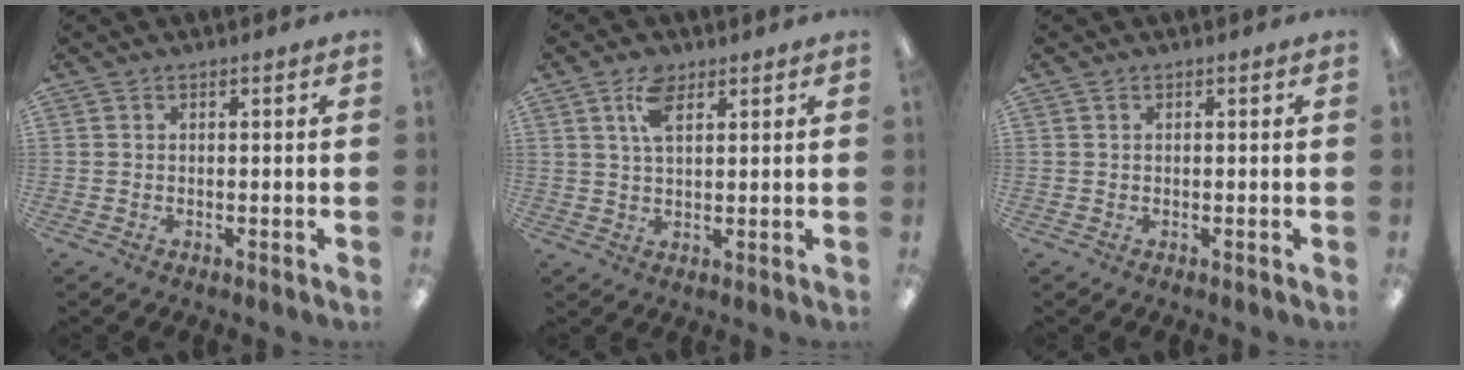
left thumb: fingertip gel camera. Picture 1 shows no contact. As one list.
[{"total": 6.4, "force": [3.4, 3.2, 4.4], "torque": [-0.089, 0.002, 0.061]}, {"total": 0.0}]